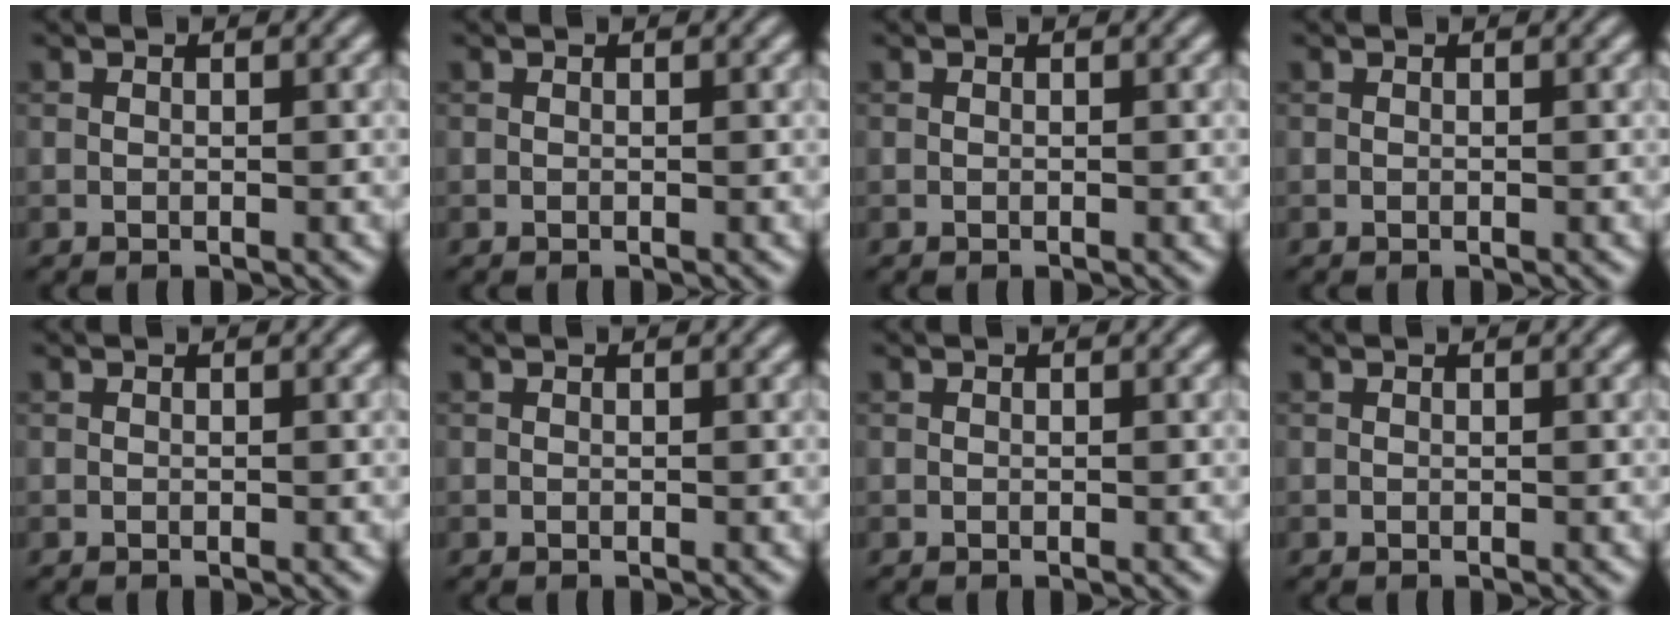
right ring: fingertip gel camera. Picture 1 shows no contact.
{"total": 0.0}
{"total": 0.0}
{"total": 0.0}
{"total": 0.0}
{"total": 0.0}
{"total": 0.0}
{"total": 0.0}